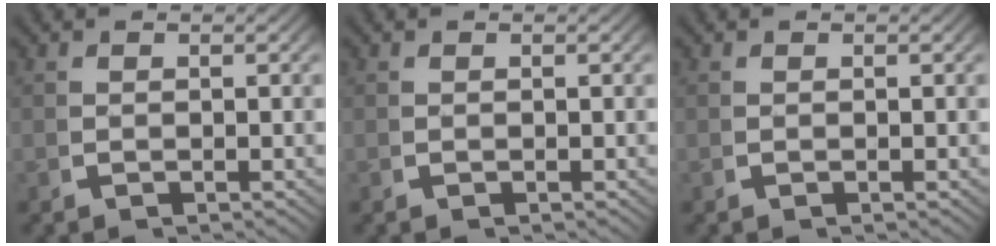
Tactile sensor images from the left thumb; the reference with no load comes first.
{"total": 0.0}
{"total": 0.0}